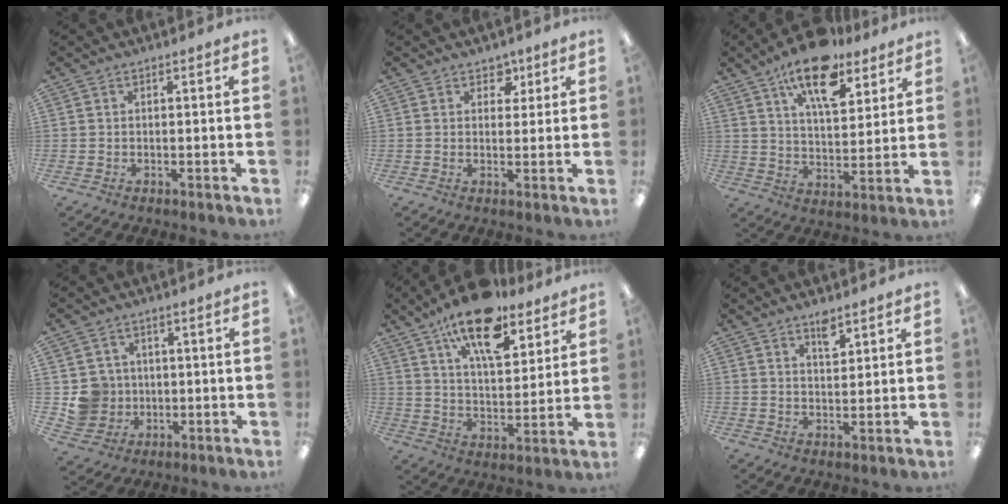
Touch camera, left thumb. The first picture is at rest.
{"total": 3.6, "force": [2.1, 2.7, 1.1], "torque": [0.004, -0.008, 0.032]}
{"total": 16.0, "force": [10.9, 6.7, 9.6], "torque": [-0.157, -0.050, 0.187]}
{"total": 7.4, "force": [0.1, 7.3, 1.1], "torque": [-0.032, 0.010, 0.014]}
{"total": 17.6, "force": [12.2, 7.2, 10.5], "torque": [-0.177, -0.059, 0.208]}
{"total": 4.5, "force": [3.3, 1.6, 2.6], "torque": [-0.034, -0.017, 0.055]}